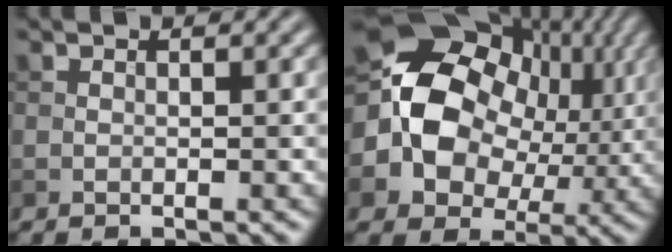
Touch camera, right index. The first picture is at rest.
{"total": 16.4, "force": [1.3, 13.2, 9.7], "torque": [-0.188, -0.003, 0.027]}